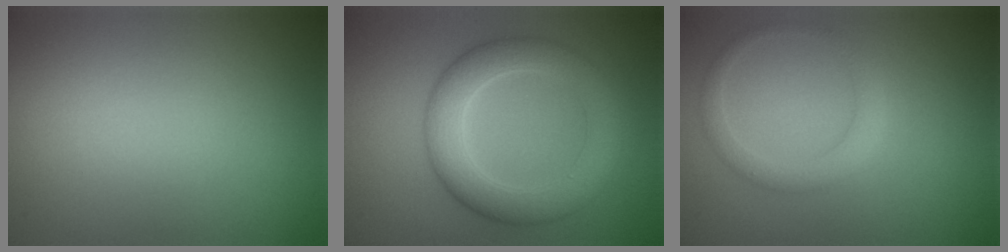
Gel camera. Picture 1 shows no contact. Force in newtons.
{"total": 5.7, "press": 5.7, "slide": 0.1}
{"total": 2.0, "press": 2.0, "slide": 0.1}